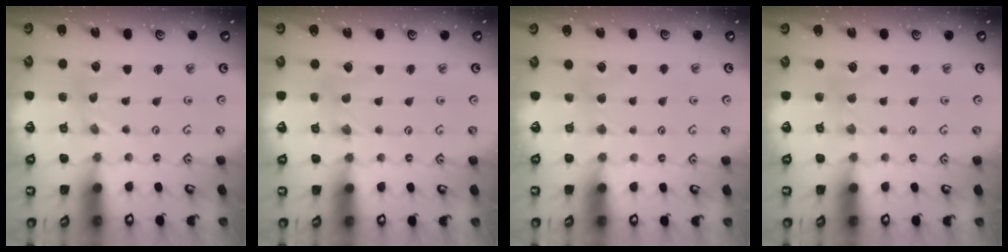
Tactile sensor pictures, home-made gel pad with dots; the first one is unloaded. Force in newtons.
{"total": 0.0}
{"total": 2.9, "press": 2.9, "slide": 0.4}
{"total": 2.3, "press": 2.3, "slide": 0.4}